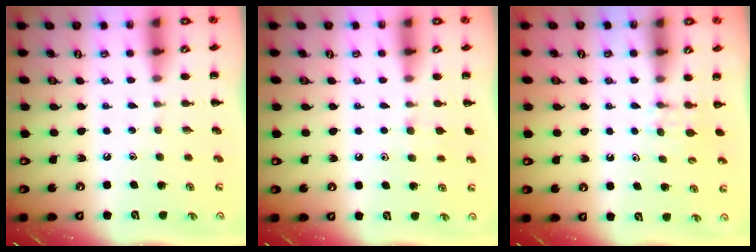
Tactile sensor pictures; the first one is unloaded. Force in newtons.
{"total": 5.5, "press": 5.1, "slide": 2.0}
{"total": 3.5, "press": 3.3, "slide": 1.2}